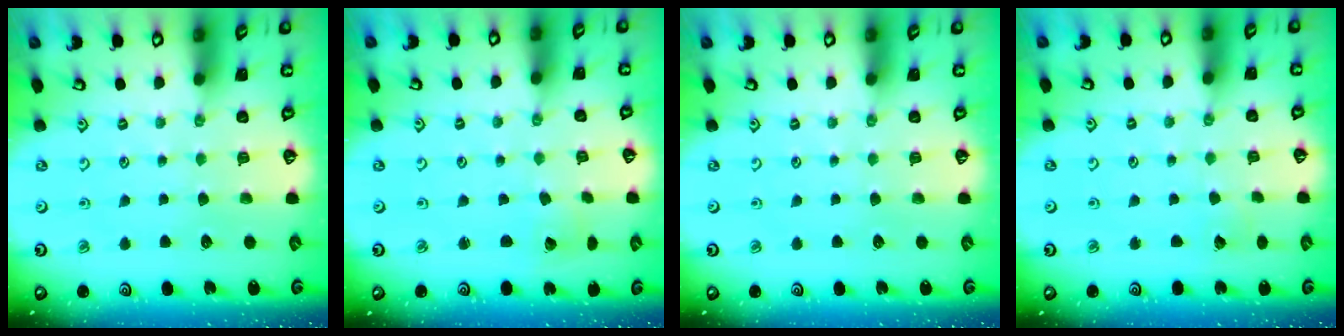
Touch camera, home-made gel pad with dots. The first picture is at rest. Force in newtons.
{"total": 1.8, "press": 1.8, "slide": 0.1}
{"total": 0.0}
{"total": 1.7, "press": 1.7, "slide": 0.1}